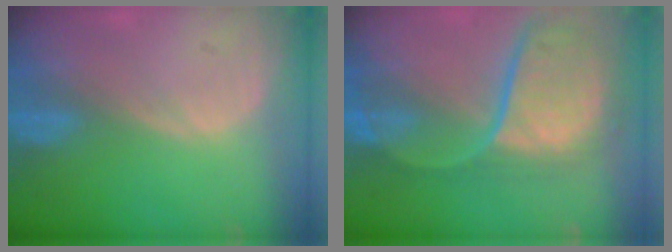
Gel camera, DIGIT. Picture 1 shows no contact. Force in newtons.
{"total": 12.0, "press": 9.8, "slide": 6.9}